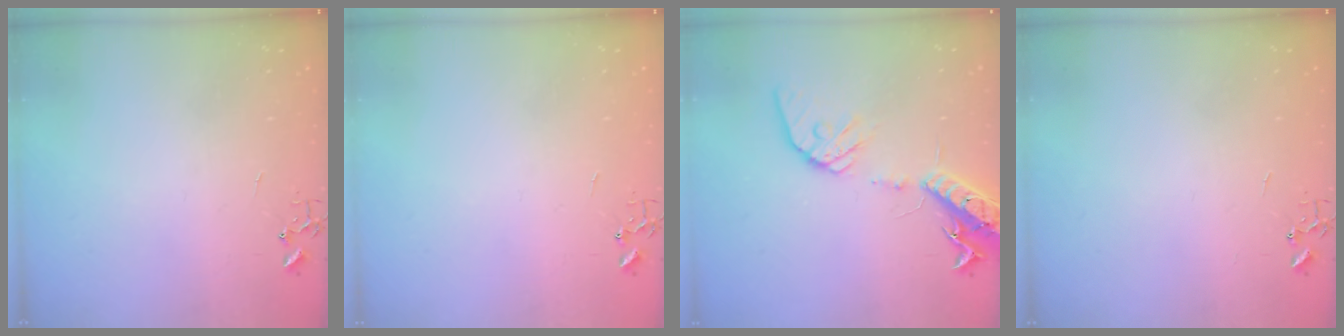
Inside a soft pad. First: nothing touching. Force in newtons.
{"total": 0.0}
{"total": 17.5, "press": 17.1, "slide": 3.5}
{"total": 0.0}